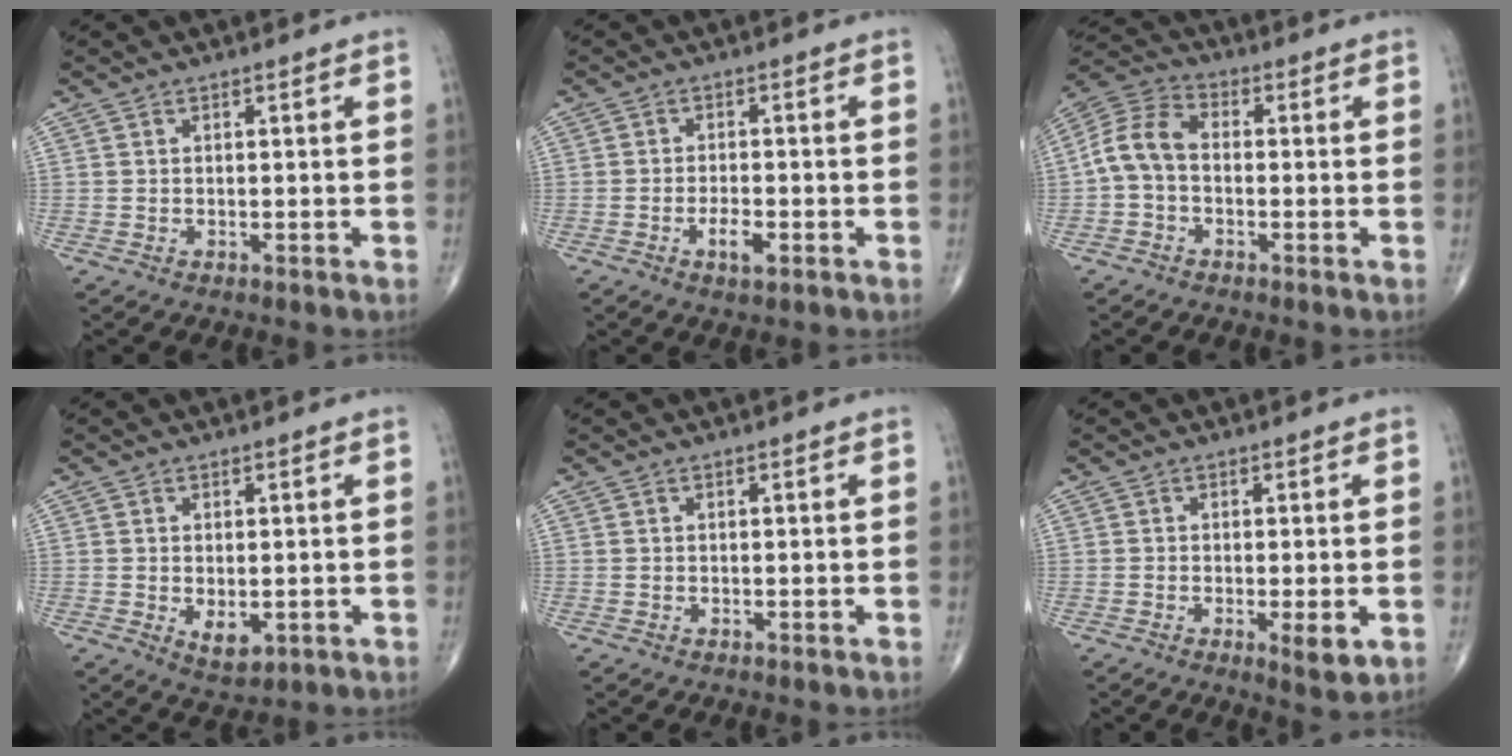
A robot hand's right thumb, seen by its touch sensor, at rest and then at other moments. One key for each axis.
{"total": 3.6, "fx": -1.5, "fy": 1.4, "fz": 2.9, "tx": -0.052, "ty": 0.003, "tz": -0.027}
{"total": 8.1, "fx": -1.0, "fy": 5.4, "fz": 5.9, "tx": -0.113, "ty": 0.027, "tz": -0.034}
{"total": 4.0, "fx": -0.7, "fy": 2.3, "fz": 3.2, "tx": -0.046, "ty": -0.010, "tz": -0.001}
{"total": 0.0}
{"total": 4.1, "fx": -1.1, "fy": 1.1, "fz": 3.8, "tx": -0.062, "ty": -0.012, "tz": -0.020}